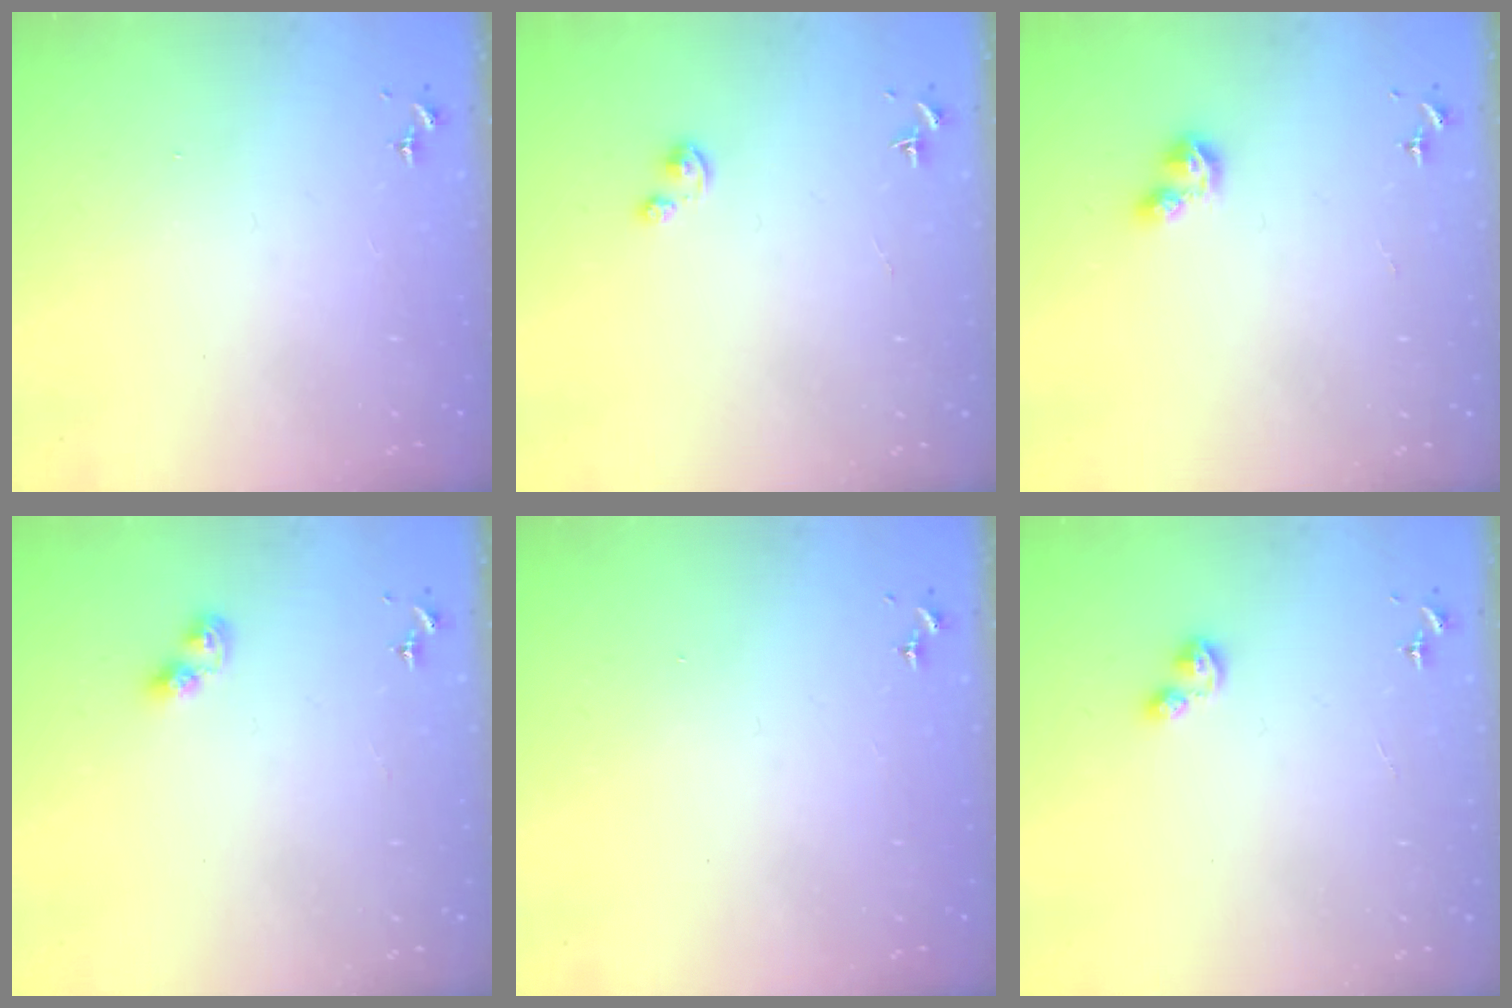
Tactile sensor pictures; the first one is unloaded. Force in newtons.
{"total": 2.5, "press": 2.5, "slide": 0.3}
{"total": 4.5, "press": 4.4, "slide": 0.6}
{"total": 5.5, "press": 5.4, "slide": 0.7}
{"total": 0.0}
{"total": 2.7, "press": 2.7, "slide": 0.3}